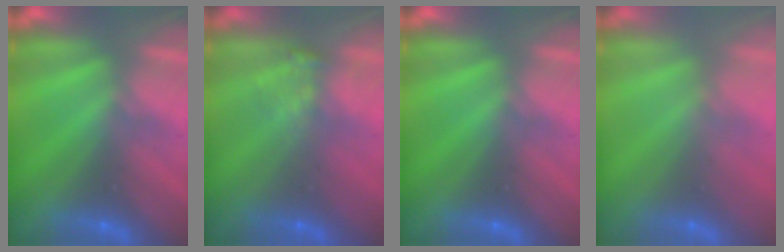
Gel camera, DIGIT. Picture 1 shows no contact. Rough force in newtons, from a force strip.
{"total": 3.6}
{"total": 0.0}
{"total": 2.8}